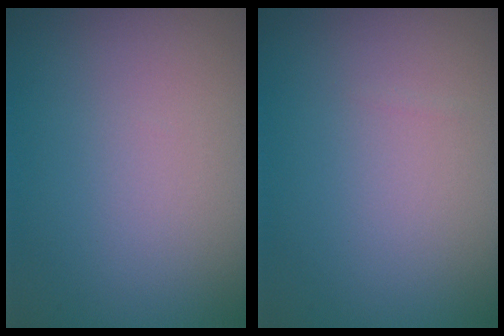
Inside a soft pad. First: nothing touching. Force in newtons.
{"total": 0.0}